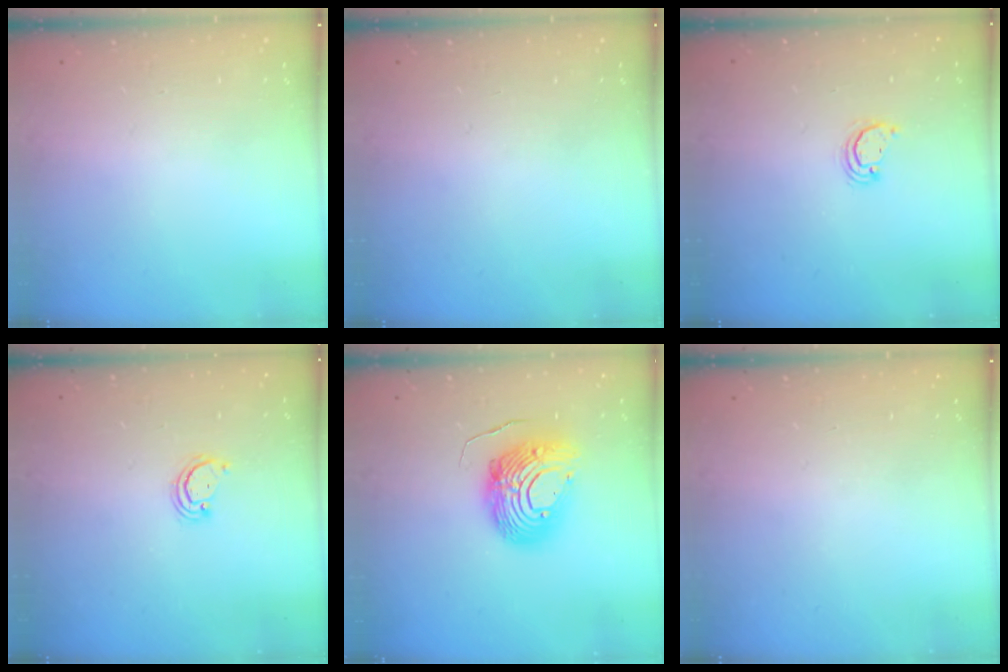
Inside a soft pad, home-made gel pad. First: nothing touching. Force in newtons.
{"total": 0.0}
{"total": 2.2, "press": 2.2, "slide": 0.3}
{"total": 2.5, "press": 2.4, "slide": 0.2}
{"total": 12.2, "press": 12.2, "slide": 1.2}
{"total": 0.0}